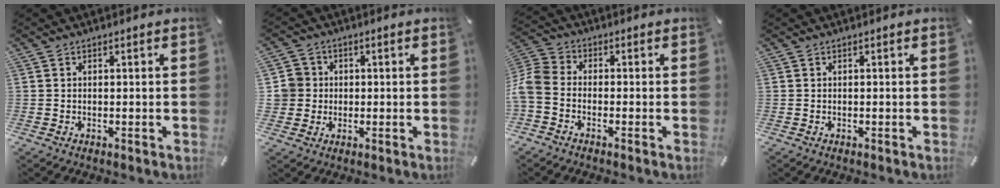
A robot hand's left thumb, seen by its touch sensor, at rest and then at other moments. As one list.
[{"total": 5.8, "force": [0.3, 5.8, 0.7], "torque": [-0.024, 0.012, 0.008]}, {"total": 5.9, "force": [-1.9, 3.9, 3.9], "torque": [-0.097, 0.005, -0.036]}, {"total": 0.0}]